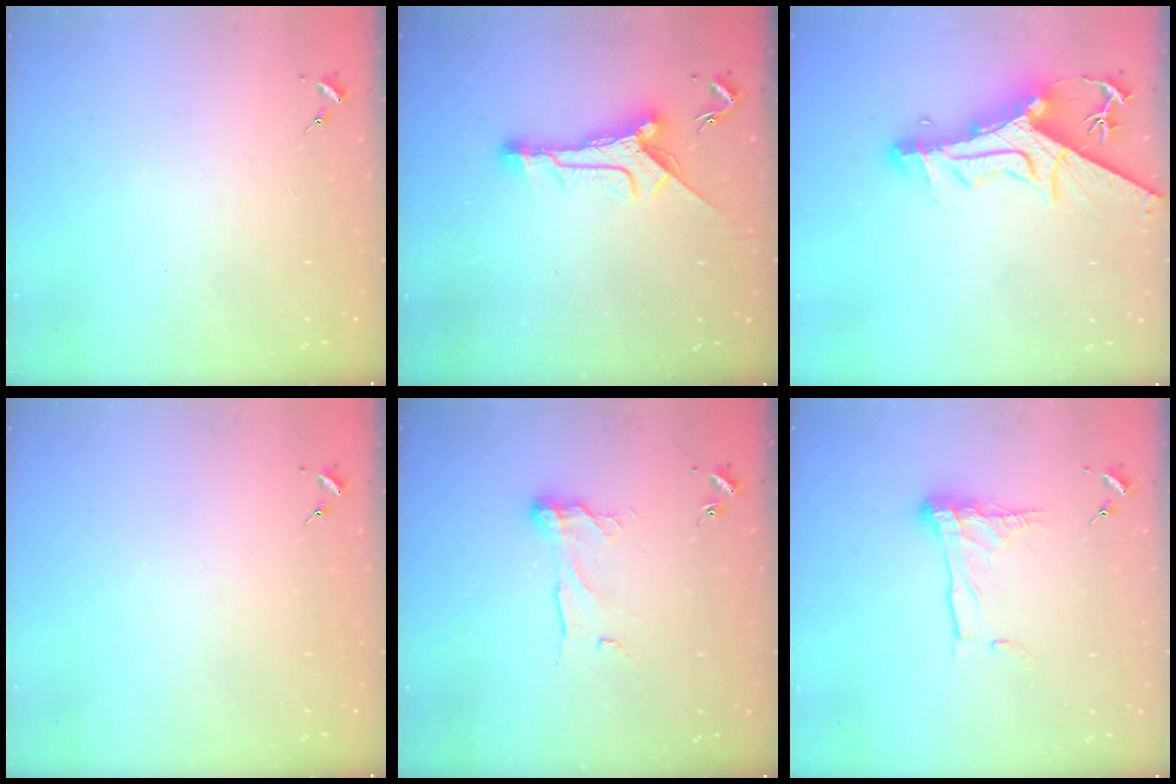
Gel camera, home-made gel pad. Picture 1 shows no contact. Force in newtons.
{"total": 10.7, "press": 10.6, "slide": 0.8}
{"total": 17.4, "press": 17.3, "slide": 1.7}
{"total": 0.0}
{"total": 10.5, "press": 10.4, "slide": 0.5}
{"total": 11.8, "press": 11.7, "slide": 1.1}